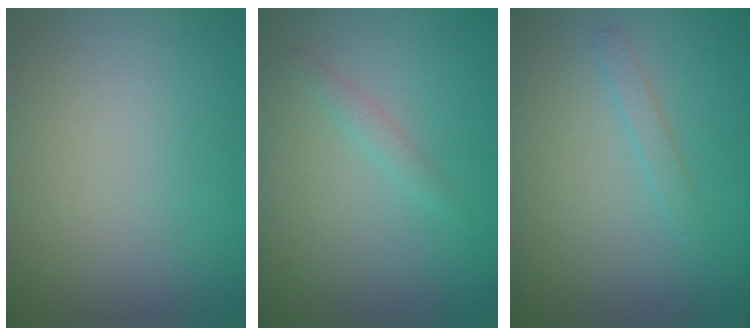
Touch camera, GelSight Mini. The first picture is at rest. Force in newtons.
{"total": 1.1, "press": 1.1, "slide": 0.1}
{"total": 1.0, "press": 1.0, "slide": 0.1}